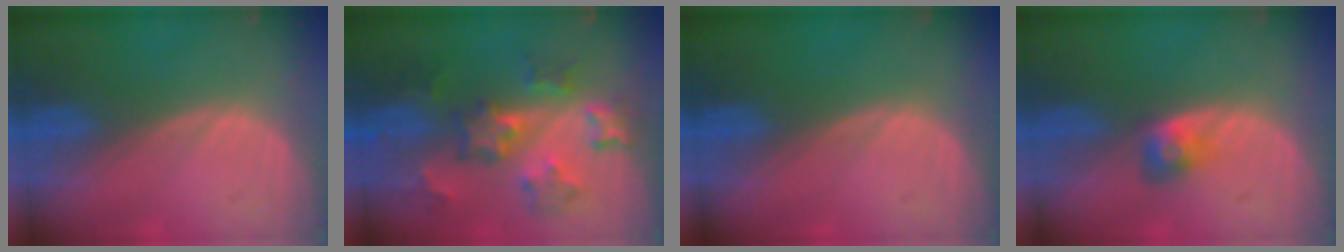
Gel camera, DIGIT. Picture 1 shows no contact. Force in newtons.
{"total": 8.4, "press": 7.7, "slide": 3.3}
{"total": 0.0}
{"total": 2.8, "press": 2.5, "slide": 1.2}